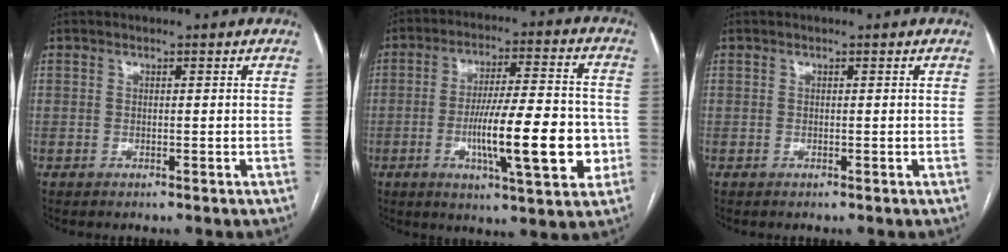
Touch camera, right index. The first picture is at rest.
{"total": 15.9, "force": [-3.7, 2.6, 15.2], "torque": [-0.246, 0.002, -0.055]}
{"total": 0.0}